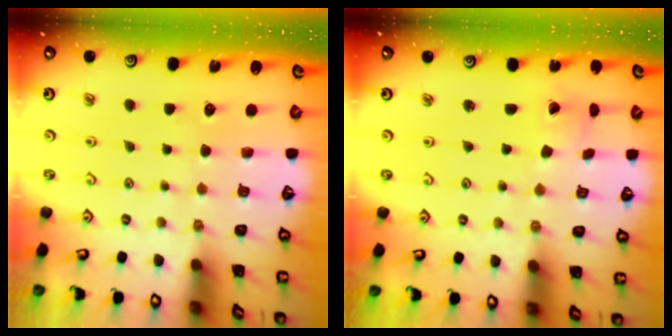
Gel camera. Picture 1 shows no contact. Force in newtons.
{"total": 0.7, "press": 0.7, "slide": 0.1}